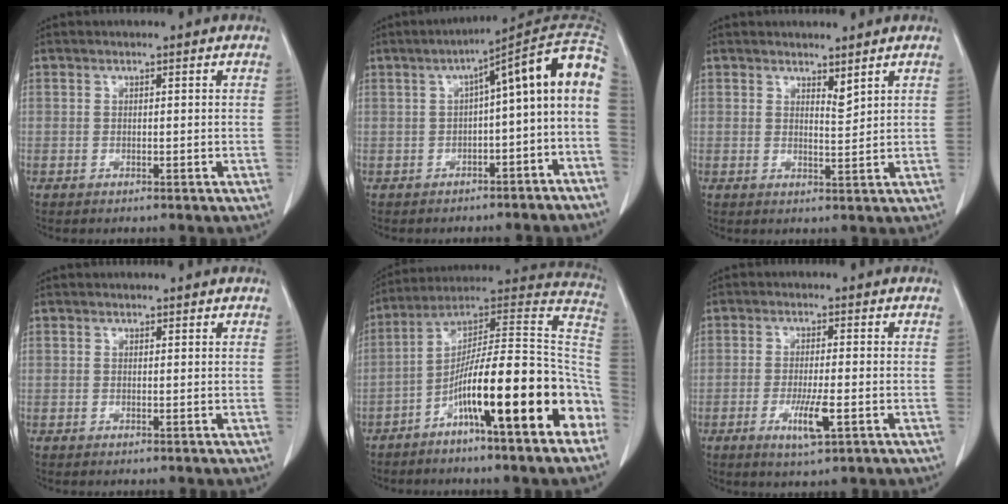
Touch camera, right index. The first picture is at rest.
{"total": 12.8, "force": [-1.5, 2.0, 12.6], "torque": [-0.161, 0.047, -0.024]}
{"total": 1.9, "force": [1.6, 0.3, 1.0], "torque": [-0.019, -0.011, 0.032]}
{"total": 0.5, "force": [0.4, 0.2, 0.0], "torque": [-0.002, 0.000, 0.005]}
{"total": 21.8, "force": [-9.3, 1.8, 19.7], "torque": [-0.252, 0.036, -0.150]}
{"total": 5.3, "force": [-1.9, 0.5, 4.9], "torque": [-0.093, -0.010, -0.030]}